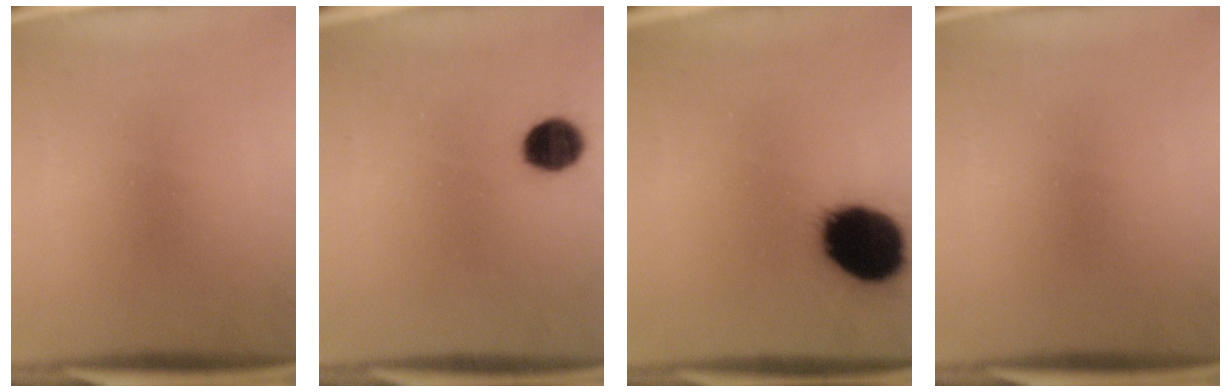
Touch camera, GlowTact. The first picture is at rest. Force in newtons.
{"total": 6.7}
{"total": 19.7}
{"total": 0.0}